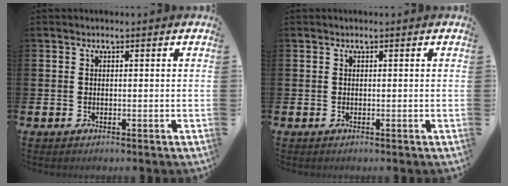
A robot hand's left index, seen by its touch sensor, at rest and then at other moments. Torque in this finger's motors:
{"motor_torque": [0.00, 0.00, 0.00, 0.00]}